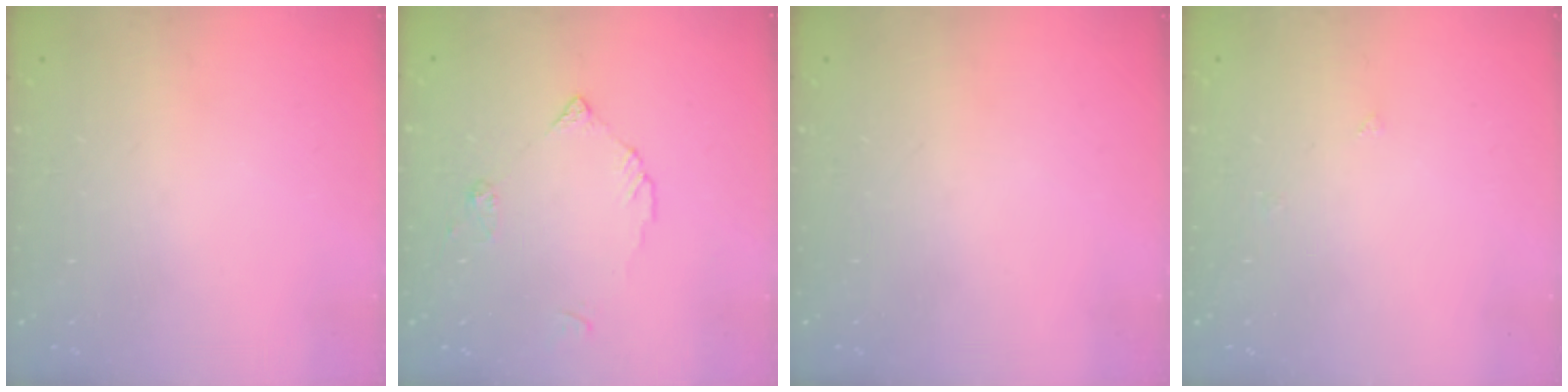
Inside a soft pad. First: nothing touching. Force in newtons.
{"total": 3.7, "press": 3.7, "slide": 0.3}
{"total": 0.0}
{"total": 3.8, "press": 3.8, "slide": 0.4}